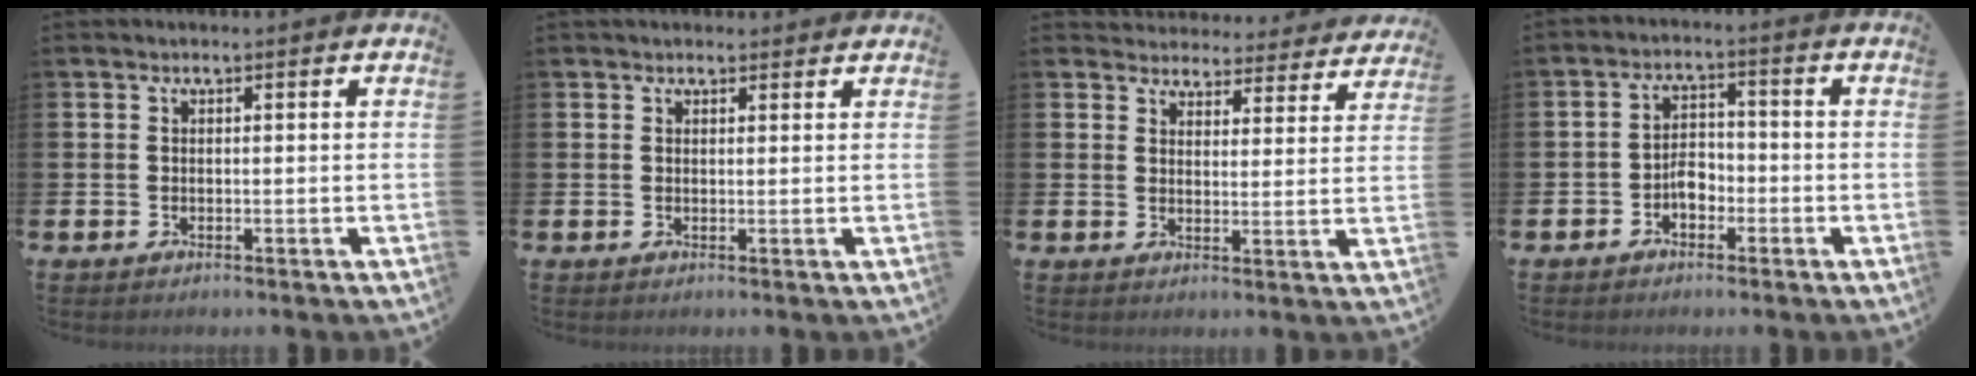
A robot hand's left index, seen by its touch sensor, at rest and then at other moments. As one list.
[{"total": 1.1, "force": [0.9, 0.5, 0.2], "torque": [0.006, 0.002, 0.014]}, {"total": 4.0, "force": [3.8, 1.0, 0.0], "torque": [-0.005, -0.036, 0.064]}, {"total": 3.1, "force": [-1.6, 1.9, 1.7], "torque": [-0.028, 0.007, -0.036]}]